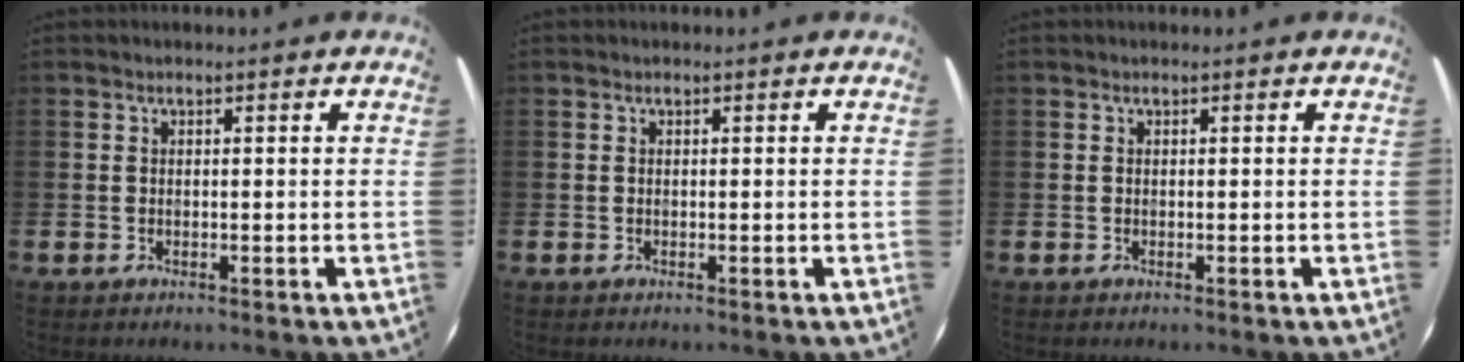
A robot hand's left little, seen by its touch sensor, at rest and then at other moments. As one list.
[{"total": 0.0}, {"total": 0.0}]